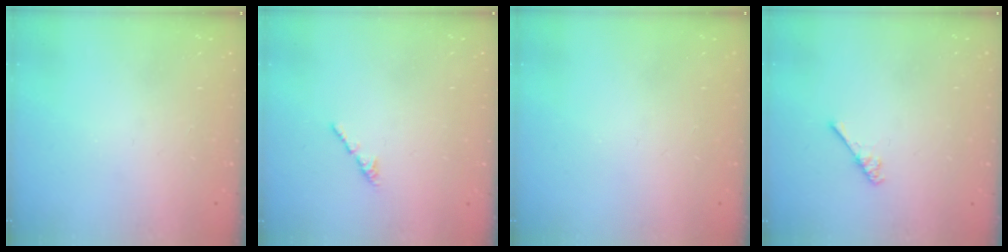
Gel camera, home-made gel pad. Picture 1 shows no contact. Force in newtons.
{"total": 0.8, "press": 0.7, "slide": 0.5}
{"total": 0.0}
{"total": 2.9, "press": 2.9, "slide": 0.4}